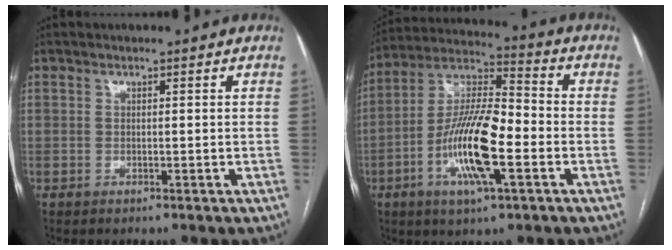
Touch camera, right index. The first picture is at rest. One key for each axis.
{"total": 14.9, "fx": -4.4, "fy": 3.3, "fz": 13.9, "tx": -0.274, "ty": 0.002, "tz": -0.081}